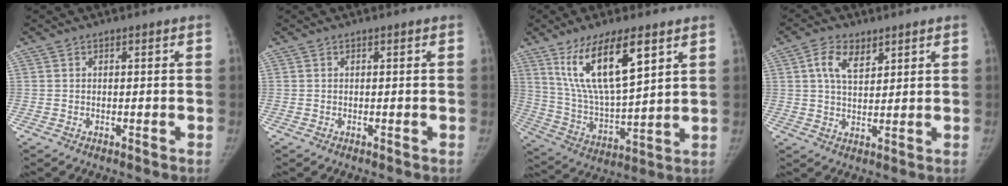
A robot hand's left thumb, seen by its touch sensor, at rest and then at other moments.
{"total": 0.0}
{"total": 17.2, "force": [8.8, 5.4, 13.8], "torque": [-0.237, -0.040, 0.172]}
{"total": 6.2, "force": [3.0, 3.5, 4.2], "torque": [-0.063, -0.013, 0.055]}